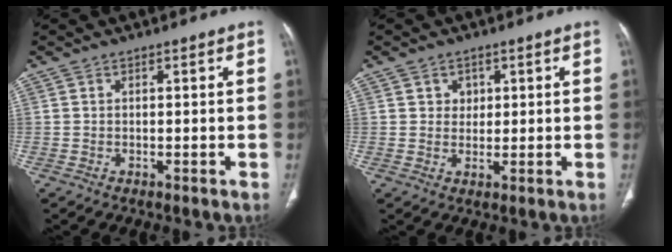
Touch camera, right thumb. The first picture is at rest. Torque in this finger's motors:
{"motor_torque": [-0.12, 0.11, -0.36, 0.15, 0.07]}